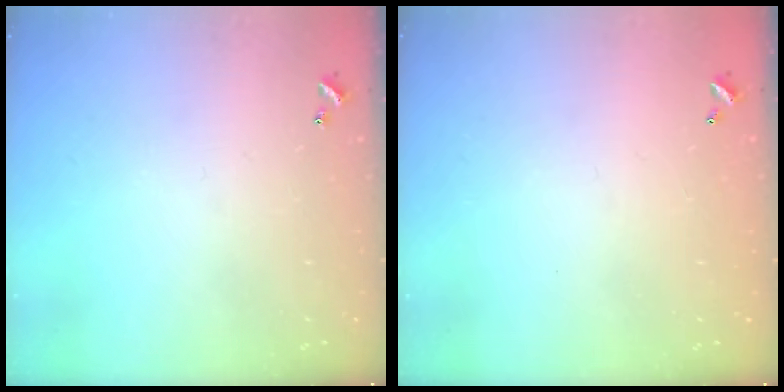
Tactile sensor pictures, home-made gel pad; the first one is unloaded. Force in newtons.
{"total": 2.7, "press": 2.7, "slide": 0.1}